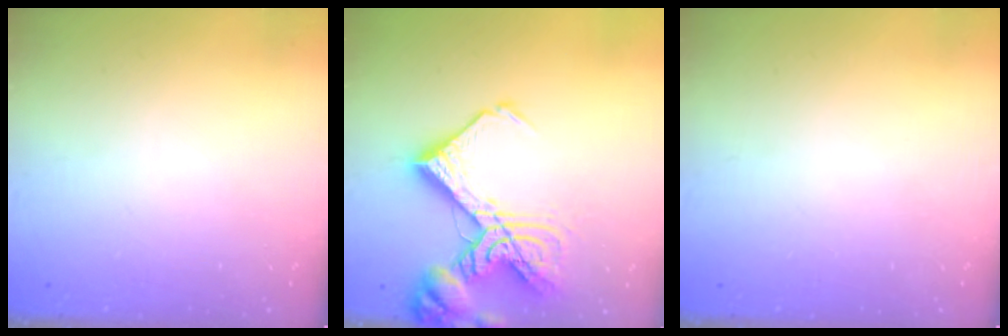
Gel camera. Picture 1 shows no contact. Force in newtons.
{"total": 19.1, "press": 18.9, "slide": 2.4}
{"total": 0.0}